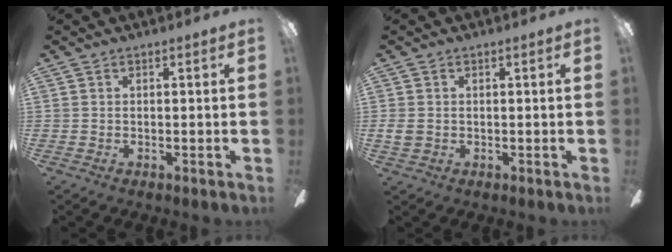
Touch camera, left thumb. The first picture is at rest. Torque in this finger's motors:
{"motor_torque": [0.04, 0.38, 0.30, -0.31, 0.00]}